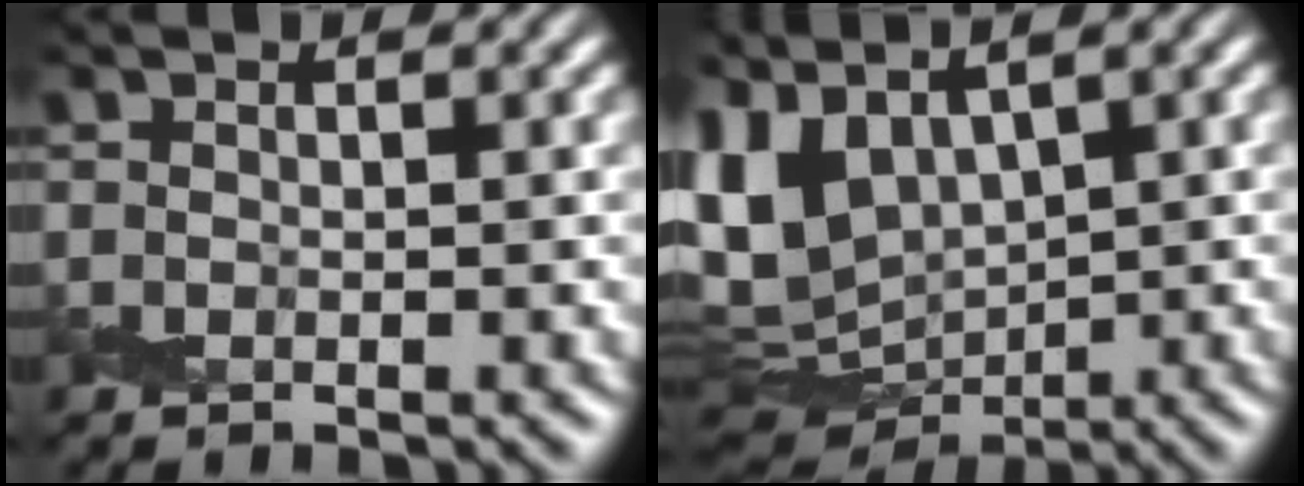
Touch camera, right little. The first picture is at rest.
{"total": 8.4, "force": [2.5, 5.1, 6.1], "torque": [-0.149, -0.006, 0.053]}